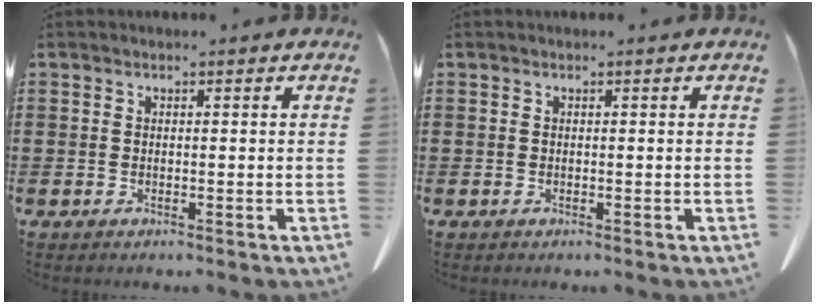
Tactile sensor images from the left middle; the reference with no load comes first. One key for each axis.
{"total": 0.0}